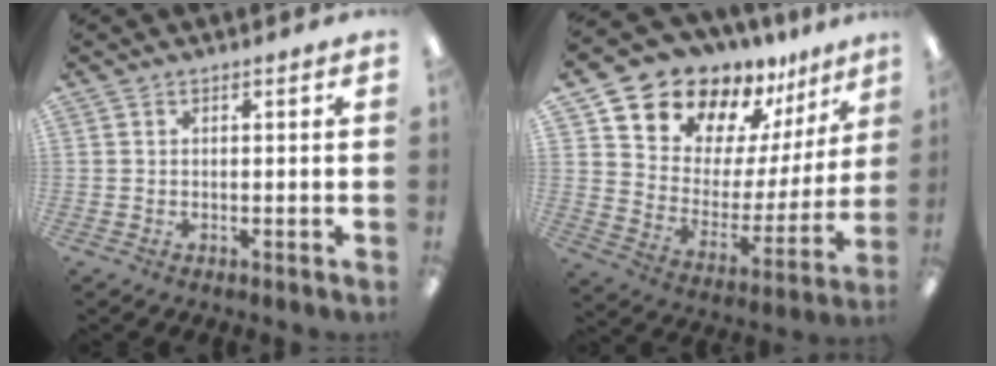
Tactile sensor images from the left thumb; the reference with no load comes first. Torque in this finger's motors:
{"motor_torque": [2.49, 2.52, 1.31, -1.47, 0.09]}